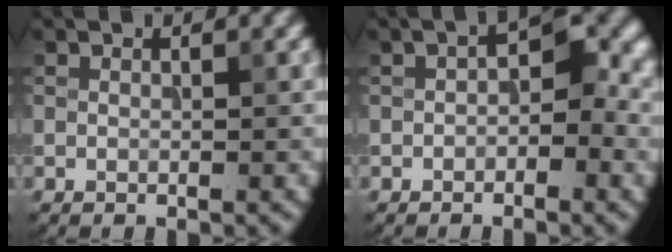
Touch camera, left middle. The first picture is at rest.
{"total": 3.1, "force": [-0.3, 1.7, 2.6], "torque": [-0.027, 0.006, -0.012]}